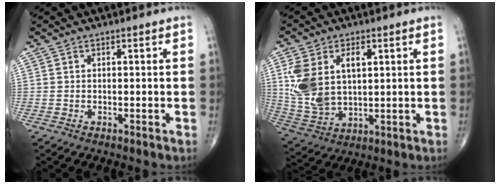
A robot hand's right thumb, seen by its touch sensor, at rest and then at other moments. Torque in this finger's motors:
{"motor_torque": [2.12, 2.17, 1.62, 0.41, 0.21]}